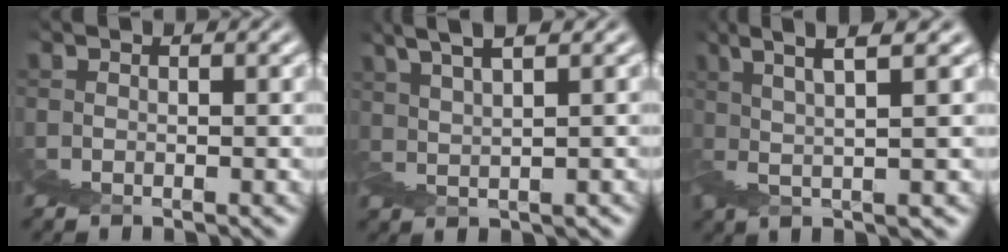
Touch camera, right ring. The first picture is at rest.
{"total": 3.3, "force": [2.0, -2.1, 1.7], "torque": [-0.019, 0.030, 0.030]}
{"total": 6.1, "force": [3.3, -5.1, 0.1], "torque": [0.034, 0.056, 0.040]}